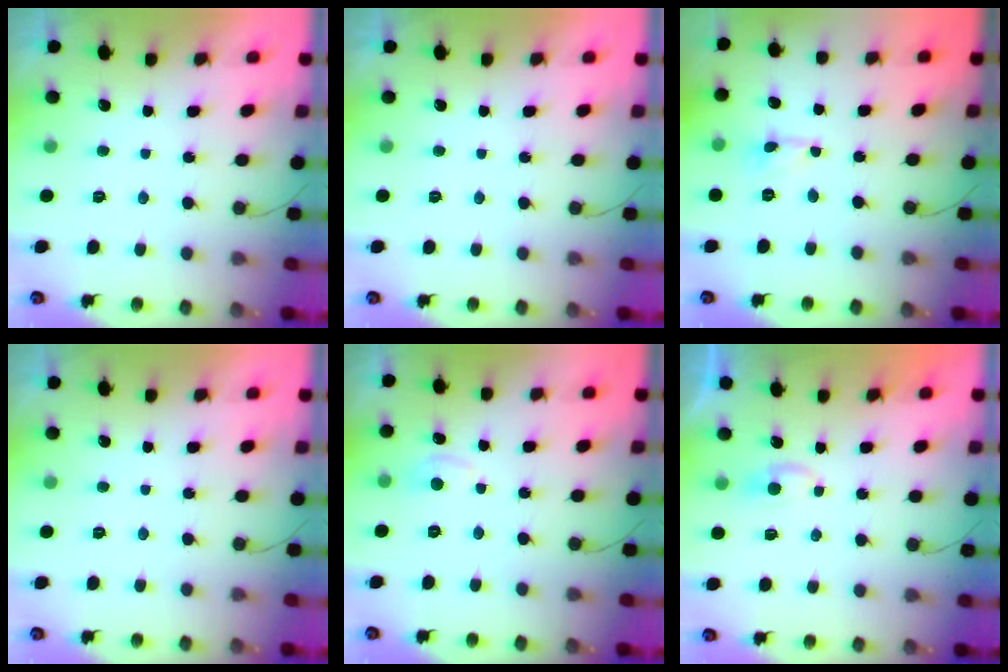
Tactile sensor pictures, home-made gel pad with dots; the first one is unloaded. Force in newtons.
{"total": 0.0}
{"total": 0.0}
{"total": 0.0}
{"total": 4.8, "press": 4.8, "slide": 0.7}
{"total": 3.3, "press": 3.2, "slide": 0.5}